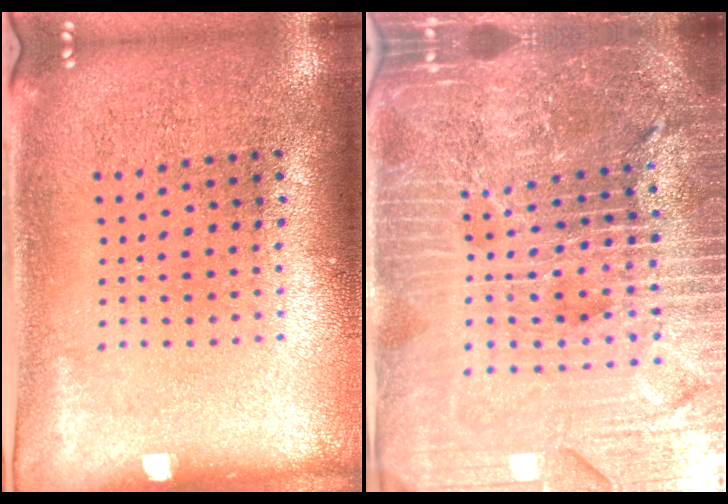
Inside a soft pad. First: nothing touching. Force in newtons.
{"total": 6.2, "press": 5.5, "slide": 2.9}